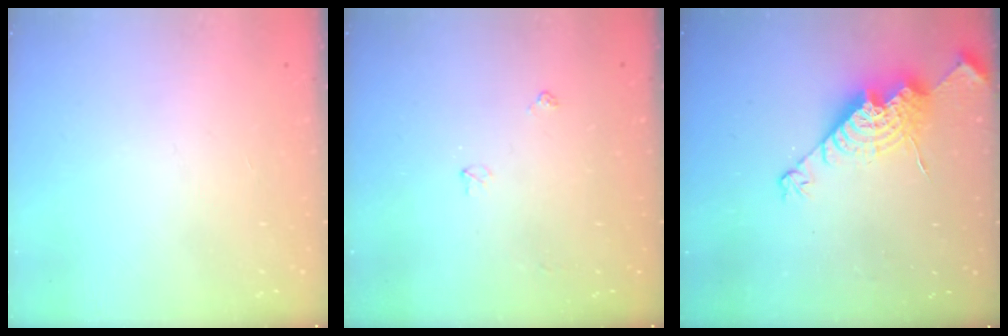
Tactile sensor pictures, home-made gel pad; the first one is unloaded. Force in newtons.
{"total": 3.5, "press": 3.4, "slide": 0.6}
{"total": 14.7, "press": 14.7, "slide": 1.2}